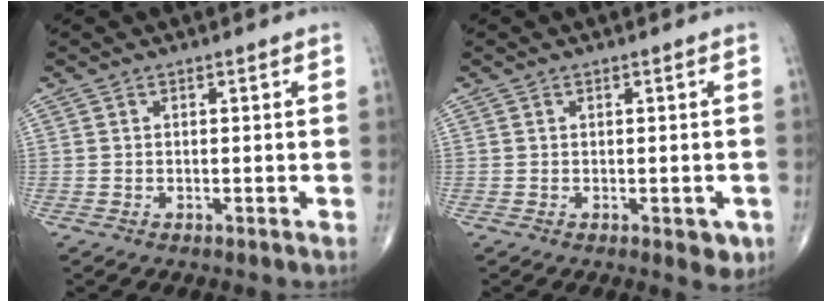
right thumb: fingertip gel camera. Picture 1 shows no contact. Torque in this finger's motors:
{"motor_torque": [0.44, 0.58, -0.10, -0.02, 0.00]}